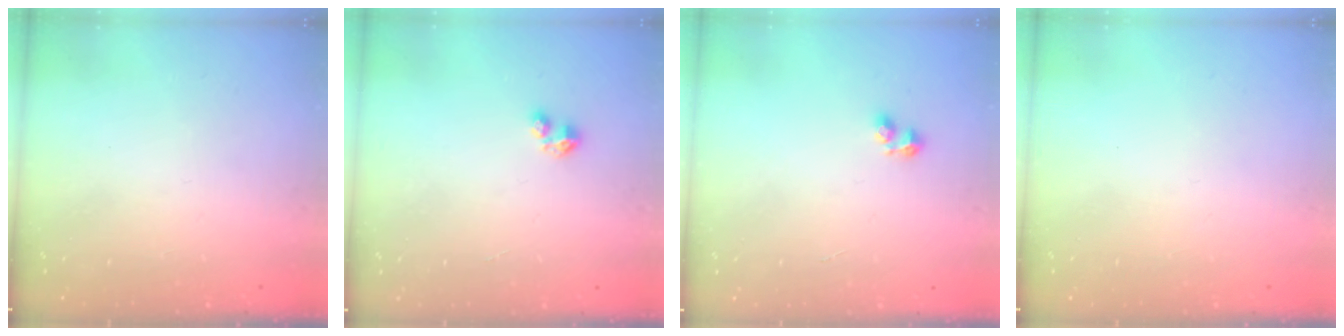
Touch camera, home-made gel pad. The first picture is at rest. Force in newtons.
{"total": 2.7, "press": 2.7, "slide": 0.4}
{"total": 2.2, "press": 2.1, "slide": 0.6}
{"total": 0.0}